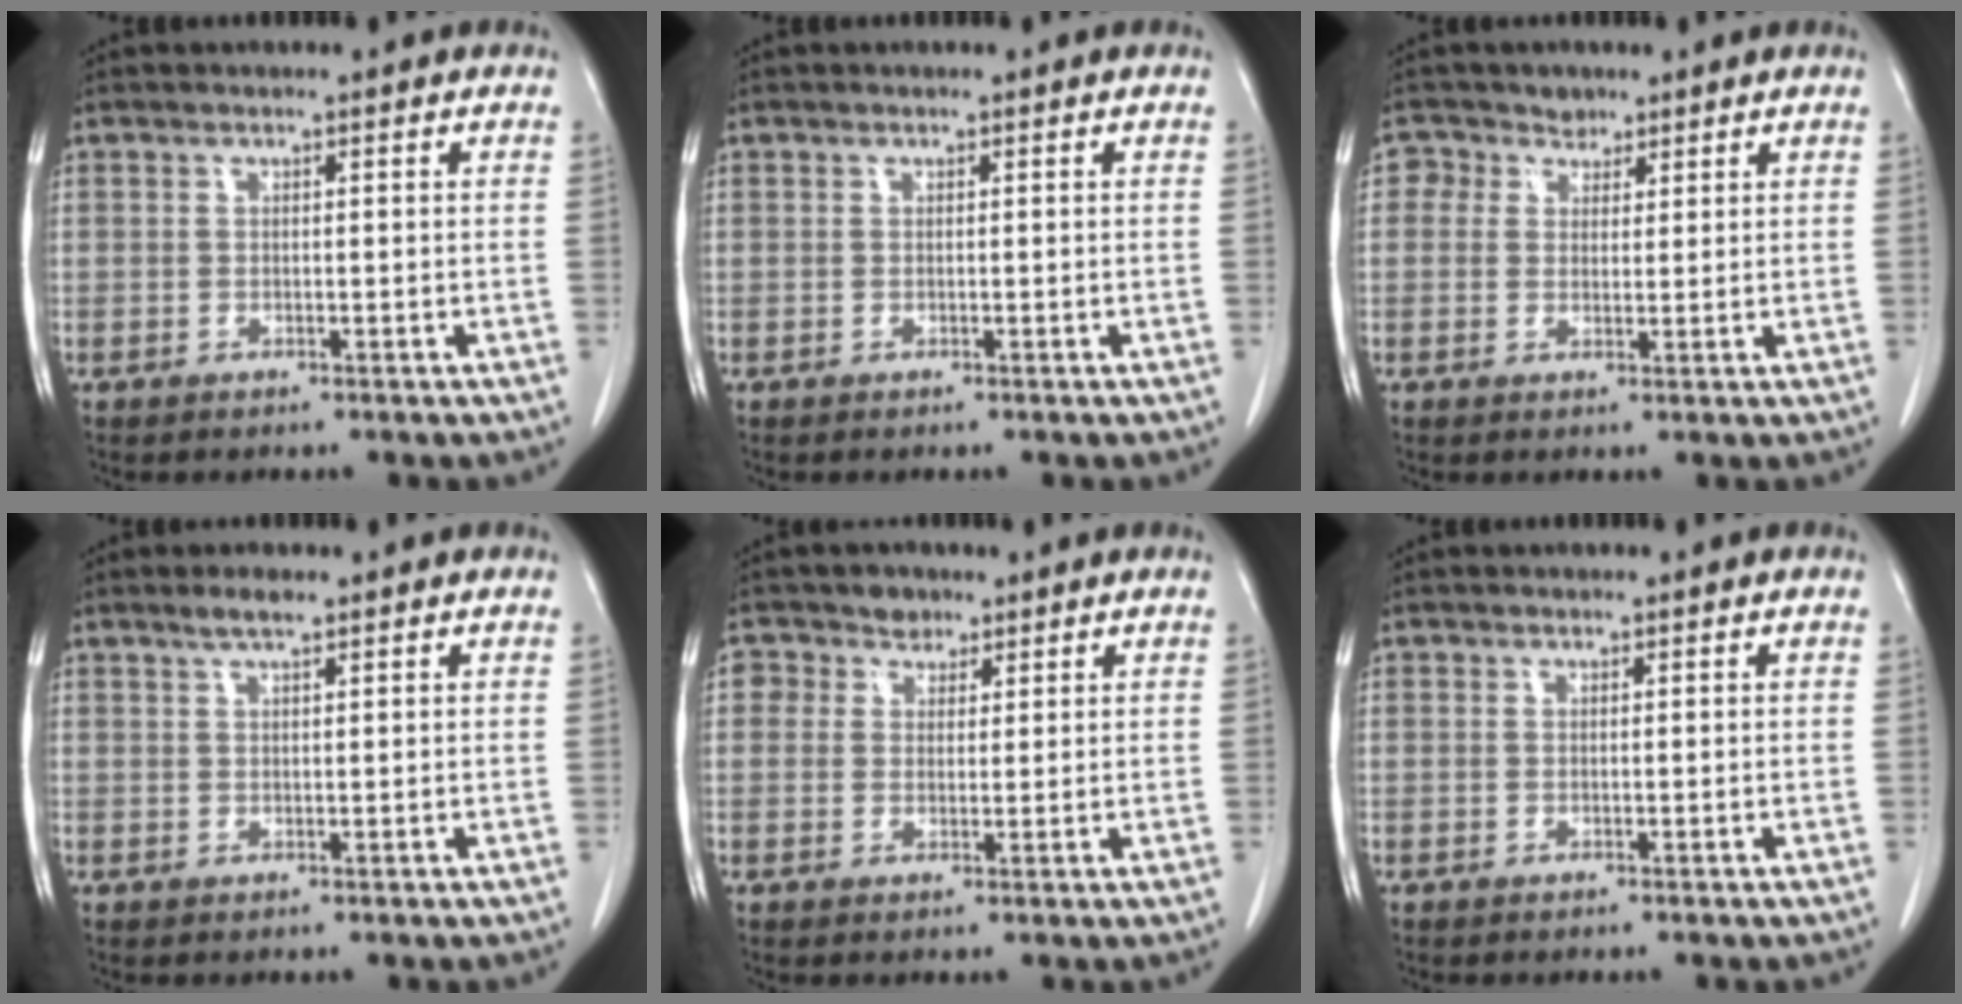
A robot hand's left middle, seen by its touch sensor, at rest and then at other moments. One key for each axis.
{"total": 0.0}
{"total": 3.3, "fx": 2.0, "fy": 2.7, "fz": -0.1, "tx": 0.009, "ty": 0.012, "tz": 0.030}
{"total": 2.2, "fx": 1.7, "fy": 0.3, "fz": 1.4, "tx": -0.033, "ty": 0.004, "tz": 0.031}
{"total": 3.2, "fx": 1.8, "fy": 2.6, "fz": 0.2, "tx": 0.002, "ty": 0.007, "tz": 0.025}
{"total": 0.0}